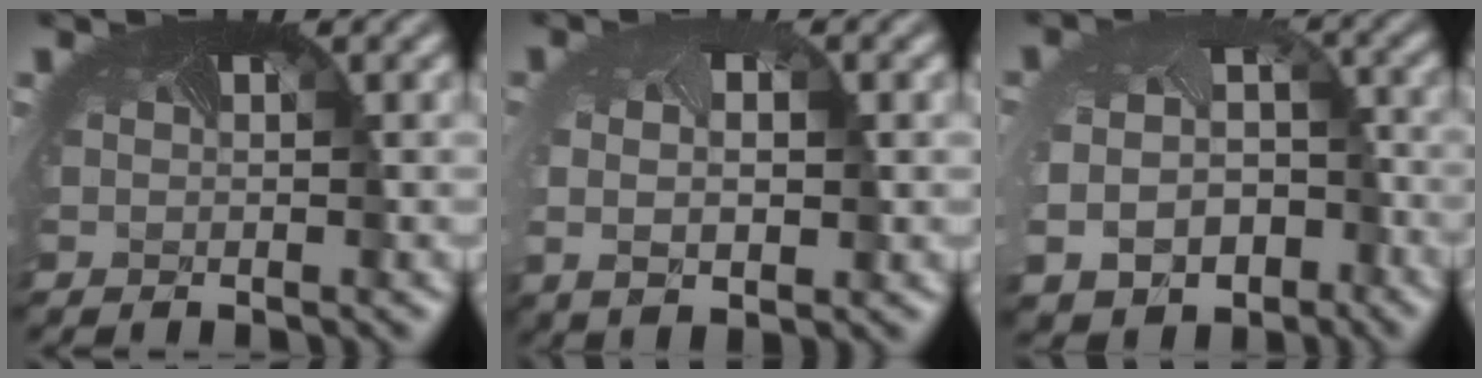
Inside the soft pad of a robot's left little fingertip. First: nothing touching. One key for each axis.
{"total": 3.8, "fx": -0.1, "fy": 2.2, "fz": 3.1, "tx": -0.058, "ty": -0.003, "tz": 0.010}
{"total": 11.3, "fx": -5.1, "fy": 8.4, "fz": 5.4, "tx": -0.113, "ty": -0.064, "tz": -0.058}